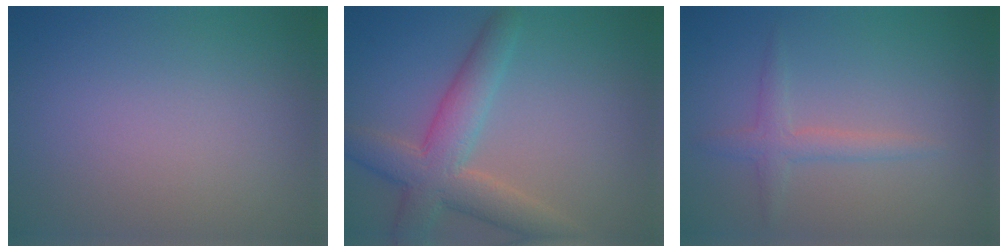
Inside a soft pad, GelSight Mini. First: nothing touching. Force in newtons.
{"total": 6.0, "press": 6.0, "slide": 0.4}
{"total": 2.0, "press": 2.0, "slide": 0.1}